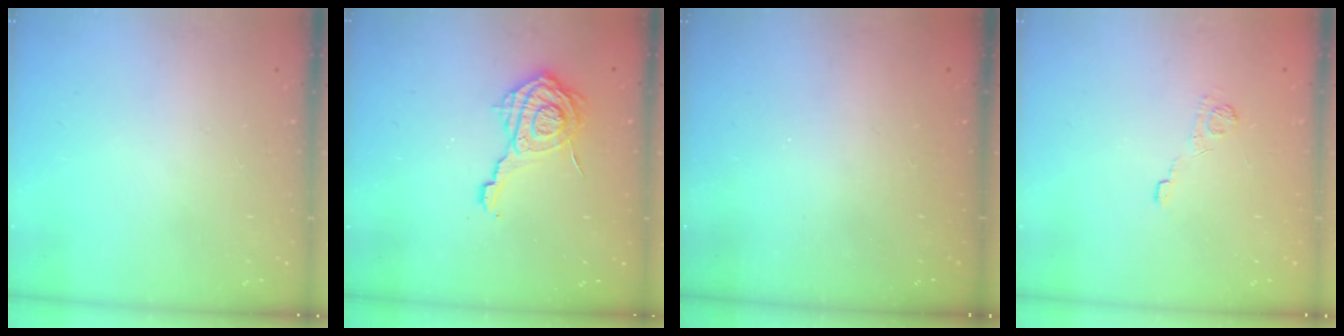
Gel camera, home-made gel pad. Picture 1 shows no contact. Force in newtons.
{"total": 12.8, "press": 12.8, "slide": 0.9}
{"total": 2.3, "press": 2.2, "slide": 0.8}
{"total": 8.5, "press": 8.4, "slide": 1.5}